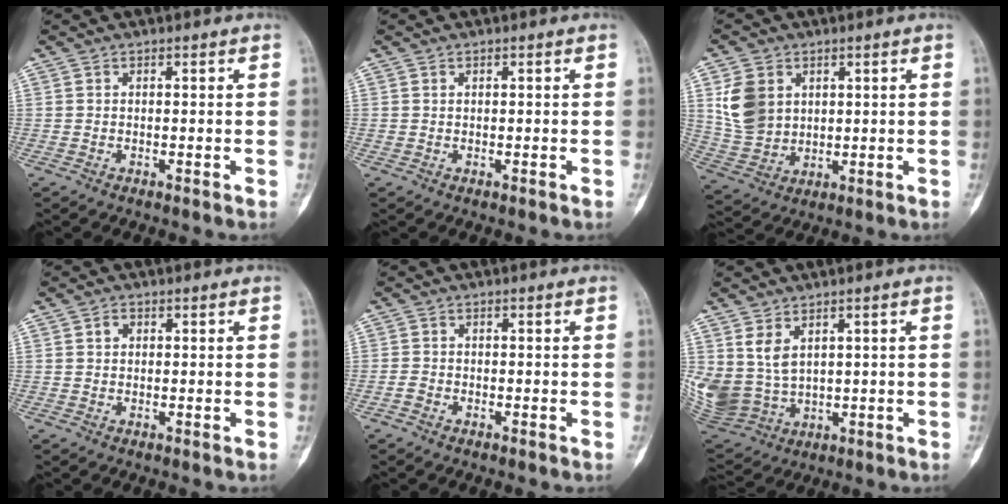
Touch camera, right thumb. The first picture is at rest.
{"total": 0.0}
{"total": 9.7, "force": [3.0, 7.5, 5.3], "torque": [-0.091, -0.012, 0.073]}
{"total": 1.3, "force": [0.3, 1.0, 0.6], "torque": [-0.006, 0.002, 0.003]}
{"total": 1.4, "force": [-0.8, 1.0, 0.6], "torque": [-0.012, 0.005, -0.019]}
{"total": 9.8, "force": [3.0, 7.0, 6.1], "torque": [-0.111, -0.017, 0.088]}